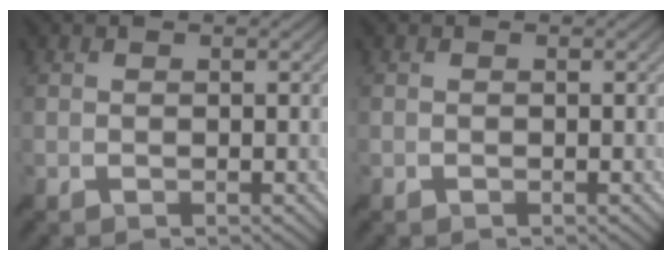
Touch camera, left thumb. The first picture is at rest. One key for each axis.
{"total": 0.0}